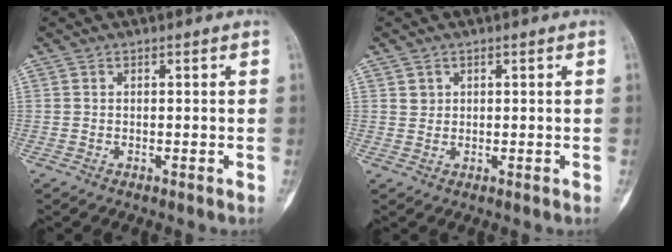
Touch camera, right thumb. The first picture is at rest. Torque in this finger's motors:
{"motor_torque": [0.12, 0.48, 0.16, -0.01, 0.03]}